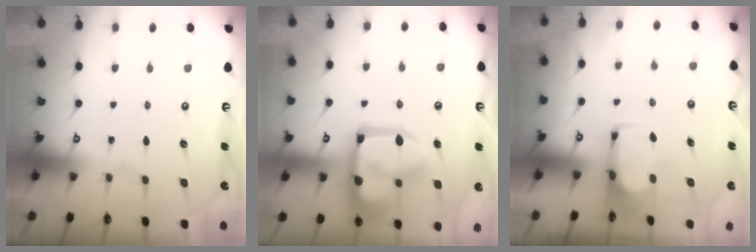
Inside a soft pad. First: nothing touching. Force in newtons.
{"total": 20.2, "press": 20.1, "slide": 2.3}
{"total": 0.0}